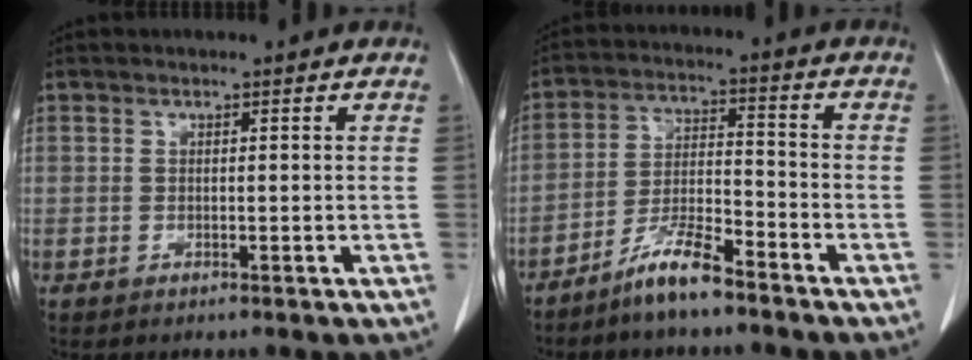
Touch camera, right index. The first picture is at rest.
{"total": 7.7, "force": [-6.0, 0.9, 4.6], "torque": [-0.094, -0.007, -0.118]}